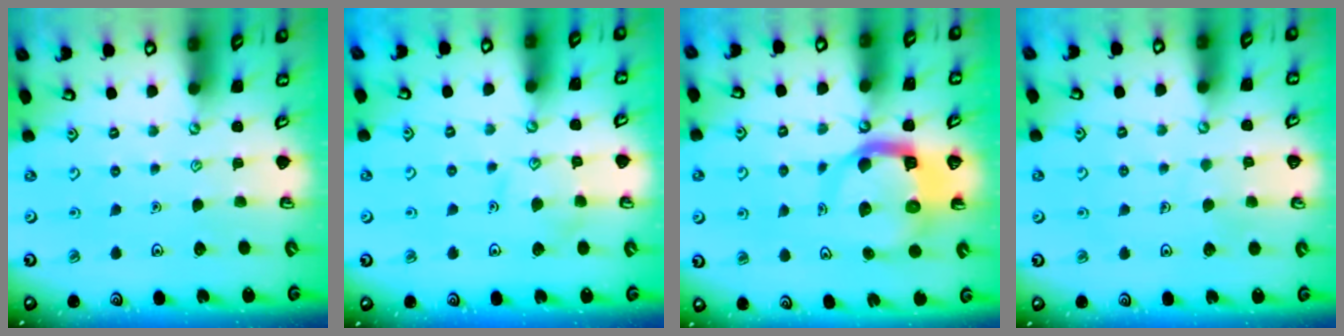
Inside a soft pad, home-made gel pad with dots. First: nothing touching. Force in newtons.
{"total": 8.8, "press": 8.7, "slide": 0.8}
{"total": 9.7, "press": 9.6, "slide": 1.3}
{"total": 2.9, "press": 2.9, "slide": 0.2}